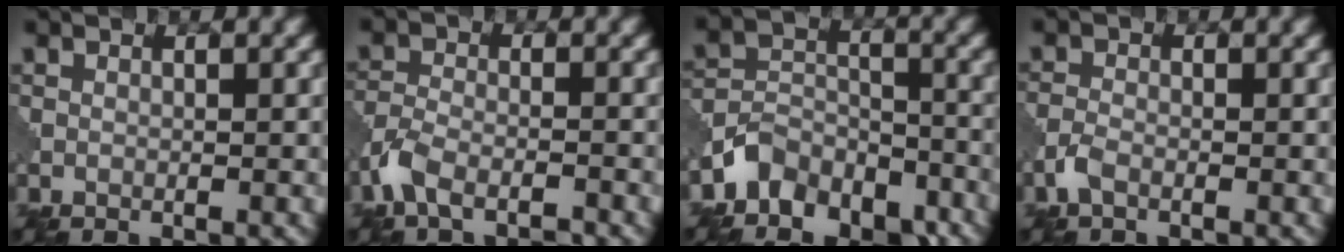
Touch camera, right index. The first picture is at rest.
{"total": 4.2, "force": [-3.0, 1.6, 2.4], "torque": [-0.052, -0.005, -0.073]}
{"total": 6.2, "force": [-4.7, 3.5, 2.0], "torque": [-0.031, -0.005, -0.097]}
{"total": 1.6, "force": [-1.0, 0.7, 1.1], "torque": [-0.027, 0.001, -0.027]}